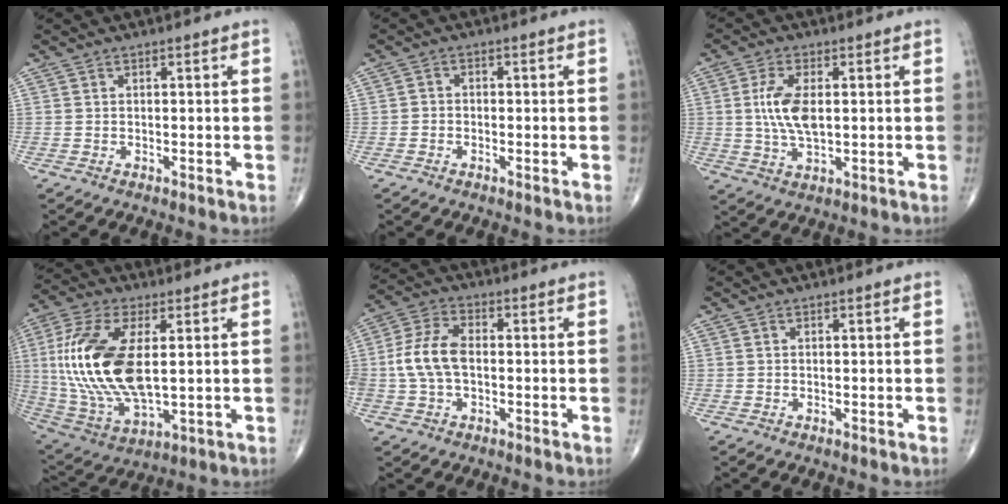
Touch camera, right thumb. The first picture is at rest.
{"total": 1.3, "force": [-0.6, 1.1, 0.4], "torque": [0.001, 0.005, -0.017]}
{"total": 8.1, "force": [0.9, 3.8, 7.1], "torque": [-0.149, -0.006, 0.019]}
{"total": 21.3, "force": [2.3, 10.1, 18.5], "torque": [-0.394, -0.015, 0.050]}
{"total": 8.9, "force": [-0.5, 5.3, 7.2], "torque": [-0.154, 0.022, -0.017]}
{"total": 0.0}